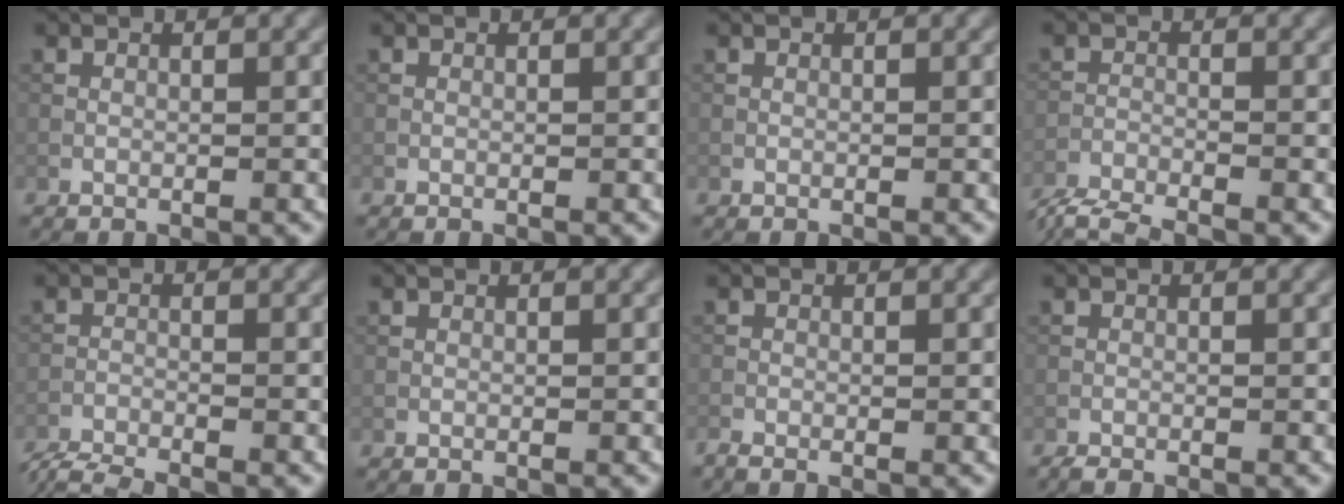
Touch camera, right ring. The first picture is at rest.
{"total": 0.0}
{"total": 0.0}
{"total": 6.2, "force": [-5.9, 0.7, 1.8], "torque": [-0.046, -0.024, -0.103]}
{"total": 5.7, "force": [-5.5, 0.6, 1.5], "torque": [-0.038, -0.021, -0.096]}
{"total": 0.0}
{"total": 0.9, "force": [-0.8, 0.1, 0.3], "torque": [-0.007, -0.005, -0.022]}
{"total": 1.0, "force": [-0.9, 0.0, 0.2], "torque": [-0.002, -0.002, -0.020]}